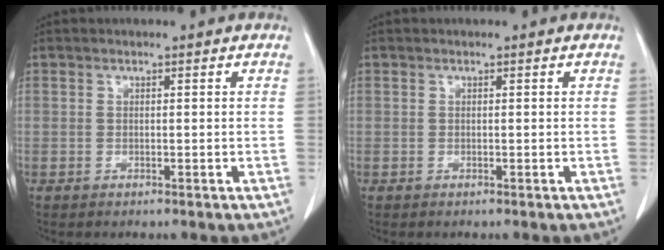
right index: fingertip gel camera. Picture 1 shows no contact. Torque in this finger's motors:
{"motor_torque": [0.00, 0.00, 0.00, 0.00]}